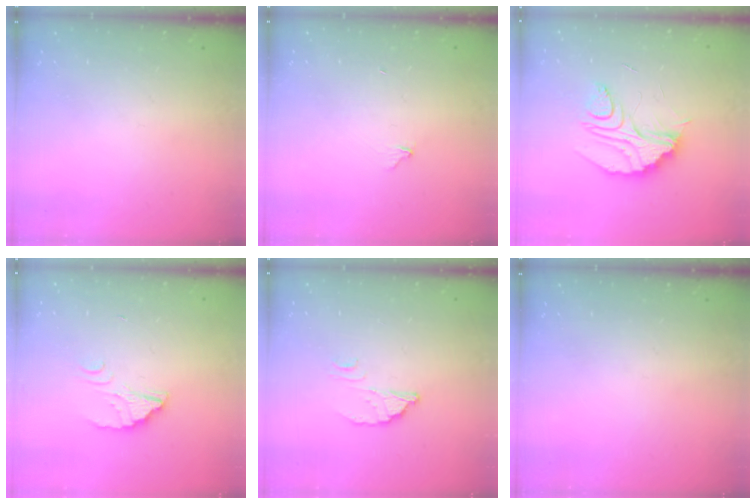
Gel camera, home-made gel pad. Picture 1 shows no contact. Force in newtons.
{"total": 4.8, "press": 4.8, "slide": 0.3}
{"total": 11.8, "press": 11.8, "slide": 0.8}
{"total": 2.6, "press": 2.6, "slide": 0.1}
{"total": 2.7, "press": 2.7, "slide": 0.2}
{"total": 0.0}